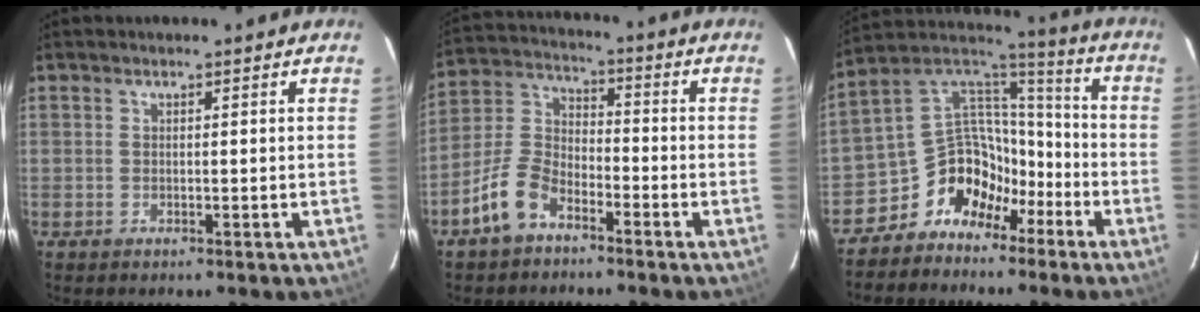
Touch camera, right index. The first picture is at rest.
{"total": 9.0, "force": [-5.9, 4.8, 4.9], "torque": [-0.114, 0.020, -0.117]}
{"total": 14.8, "force": [-9.4, 10.2, 5.1], "torque": [-0.091, 0.060, -0.161]}